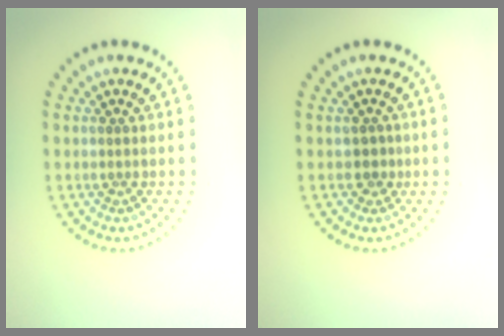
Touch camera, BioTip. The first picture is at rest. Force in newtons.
{"total": 1.4, "press": 1.1, "slide": 0.8}